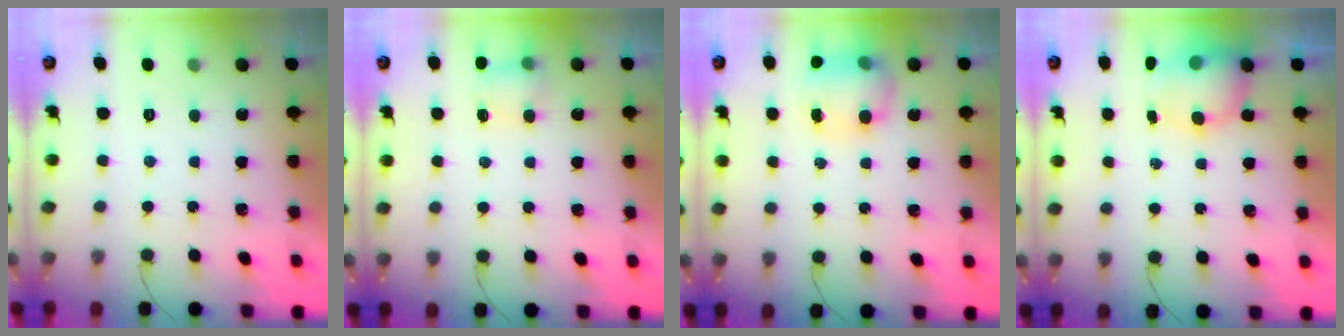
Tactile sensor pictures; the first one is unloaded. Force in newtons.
{"total": 4.4, "press": 4.3, "slide": 1.1}
{"total": 8.3, "press": 8.0, "slide": 2.0}
{"total": 8.7, "press": 8.6, "slide": 0.4}